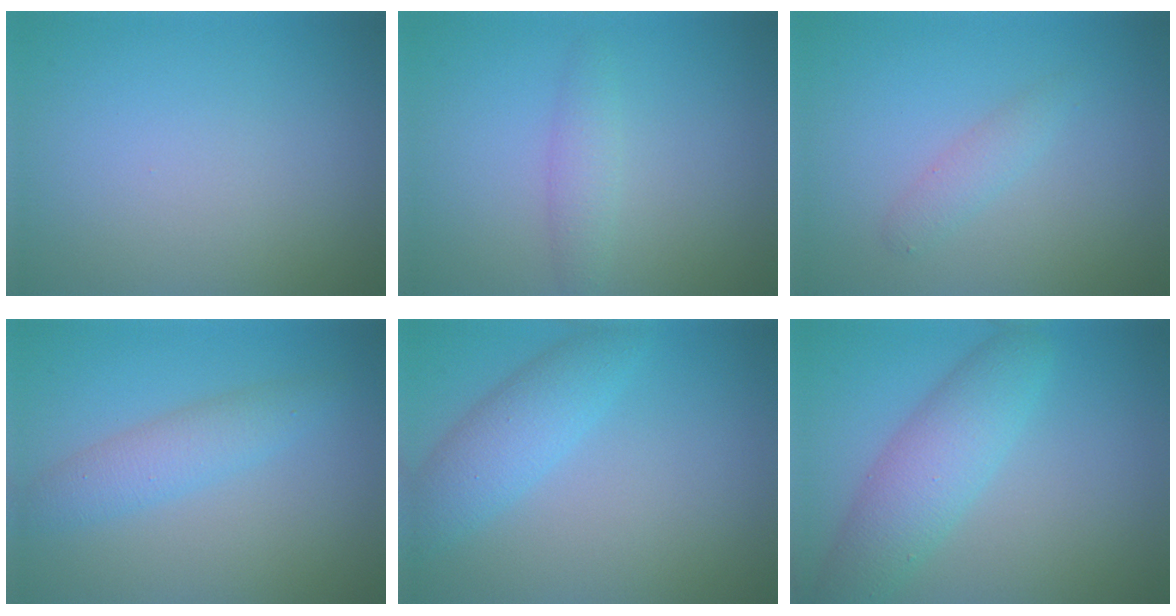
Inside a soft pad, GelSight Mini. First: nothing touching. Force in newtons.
{"total": 1.8, "press": 1.8, "slide": 0.1}
{"total": 1.4, "press": 1.4, "slide": 0.0}
{"total": 2.9, "press": 2.9, "slide": 0.1}
{"total": 3.7, "press": 3.7, "slide": 0.1}
{"total": 5.2, "press": 5.2, "slide": 0.2}